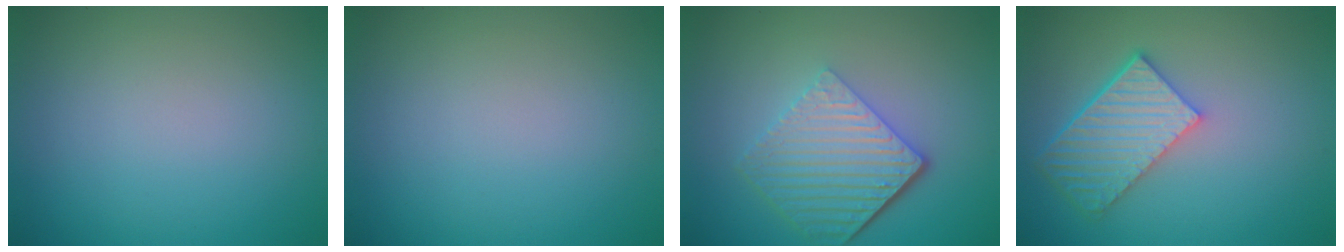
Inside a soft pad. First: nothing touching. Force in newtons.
{"total": 0.0}
{"total": 6.0, "press": 4.2, "slide": 4.3}
{"total": 5.8, "press": 4.5, "slide": 3.6}